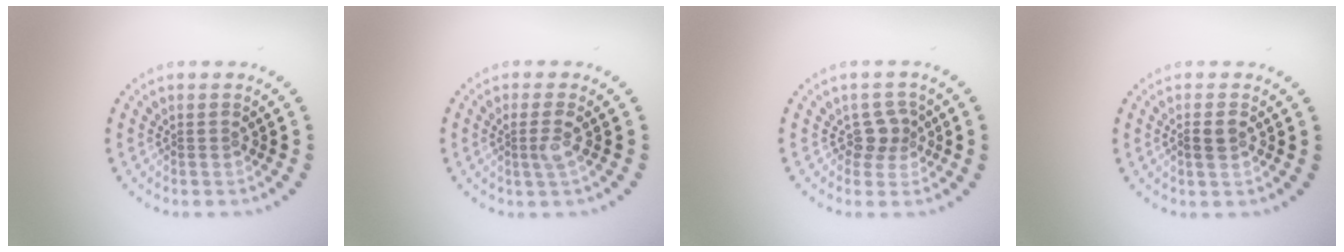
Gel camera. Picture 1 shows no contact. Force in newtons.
{"total": 1.6, "press": 1.4, "slide": 0.9}
{"total": 2.0, "press": 1.6, "slide": 1.2}
{"total": 1.3, "press": 1.3, "slide": 0.4}